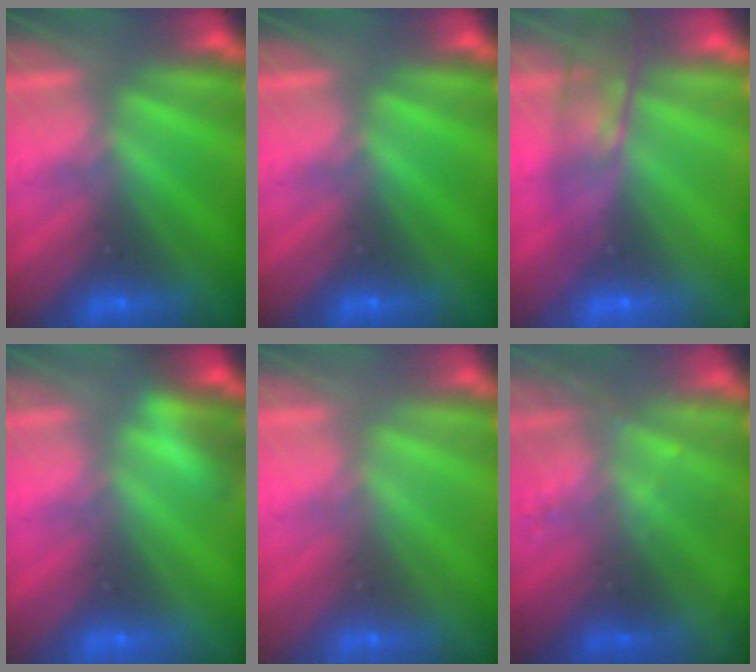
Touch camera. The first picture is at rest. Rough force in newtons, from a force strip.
{"total": 0.0}
{"total": 7.3}
{"total": 2.8}
{"total": 3.5}
{"total": 2.4}